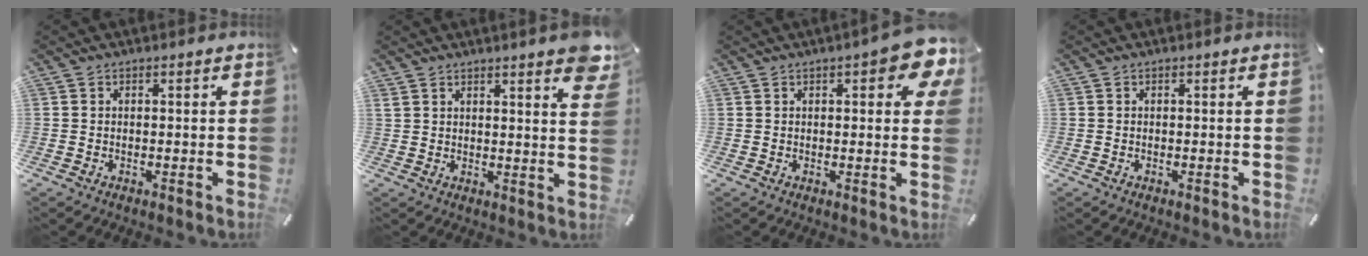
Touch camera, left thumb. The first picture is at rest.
{"total": 5.4, "force": [4.2, 1.1, 3.3], "torque": [-0.051, -0.023, 0.073]}
{"total": 8.8, "force": [3.9, 3.2, 7.3], "torque": [-0.091, -0.015, 0.061]}
{"total": 0.0}